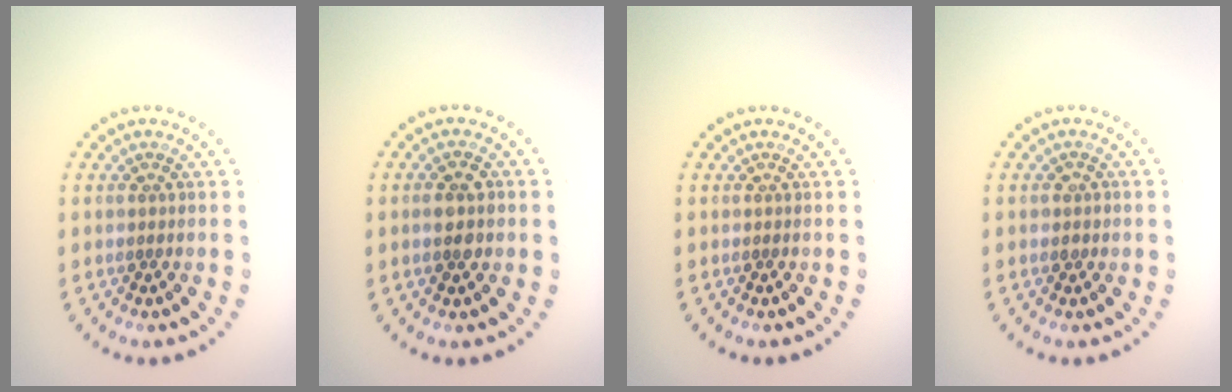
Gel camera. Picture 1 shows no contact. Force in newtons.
{"total": 2.0, "press": 2.0, "slide": 0.1}
{"total": 0.0}
{"total": 0.9, "press": 0.9, "slide": 0.2}